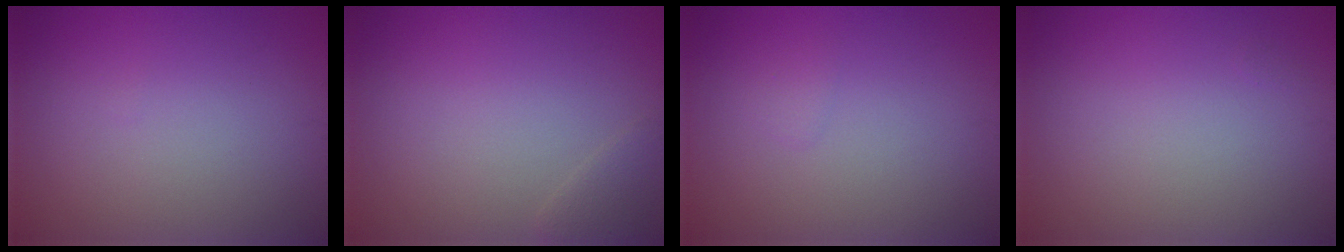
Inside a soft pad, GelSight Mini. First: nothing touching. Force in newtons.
{"total": 1.1, "press": 1.1, "slide": 0.0}
{"total": 0.5, "press": 0.5, "slide": 0.0}
{"total": 0.0}